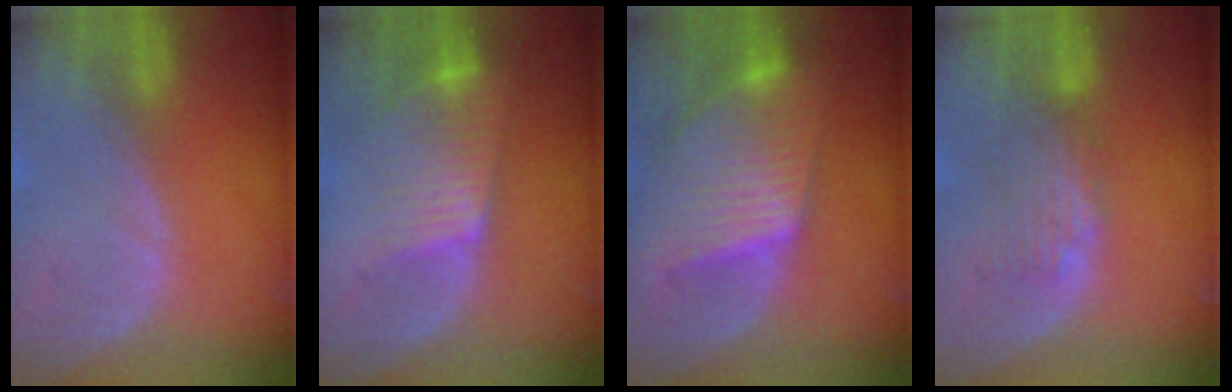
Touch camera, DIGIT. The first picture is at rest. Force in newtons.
{"total": 7.3, "press": 6.4, "slide": 3.4}
{"total": 9.4, "press": 9.4, "slide": 0.8}
{"total": 4.5, "press": 3.8, "slide": 2.3}